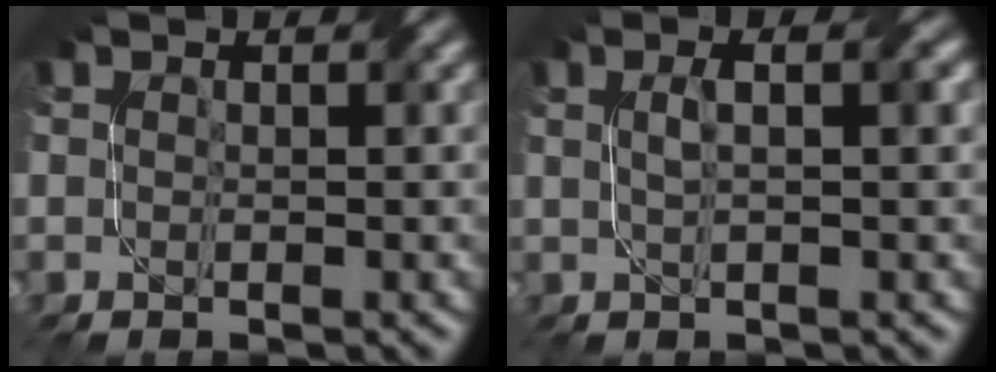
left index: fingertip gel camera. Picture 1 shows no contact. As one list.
[{"total": 2.9, "force": [0.7, 0.9, 2.7], "torque": [-0.040, 0.013, 0.010]}]